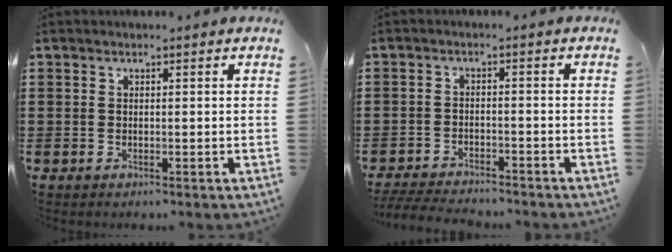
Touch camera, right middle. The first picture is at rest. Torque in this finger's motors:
{"motor_torque": [0.06, 0.03, 0.03, 0.05]}